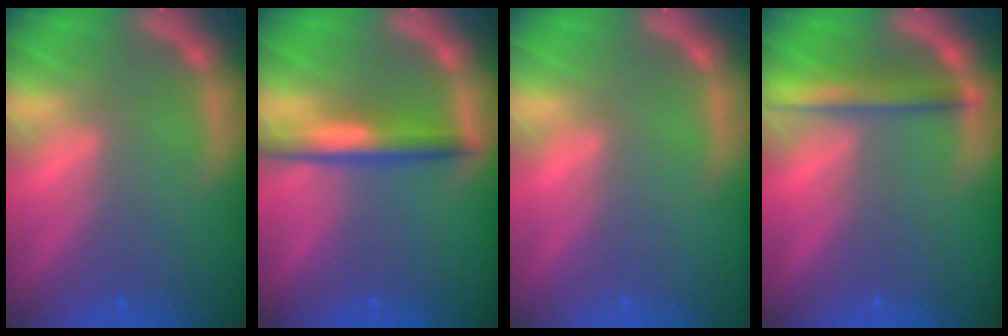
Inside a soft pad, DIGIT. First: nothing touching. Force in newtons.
{"total": 4.0}
{"total": 0.0}
{"total": 3.5}